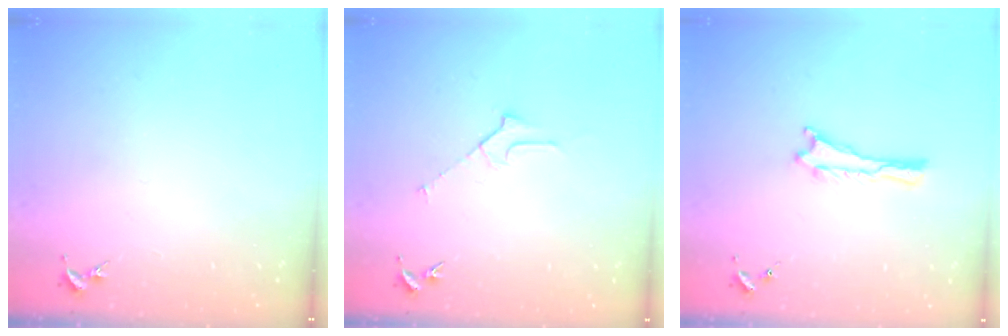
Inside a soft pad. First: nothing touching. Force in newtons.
{"total": 2.3, "press": 2.3, "slide": 0.2}
{"total": 0.0}